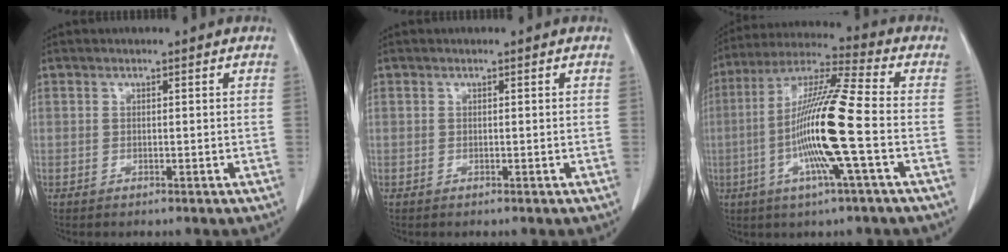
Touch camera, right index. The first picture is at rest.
{"total": 0.0}
{"total": 15.1, "force": [-3.1, -0.6, 14.8], "torque": [-0.285, -0.003, -0.072]}